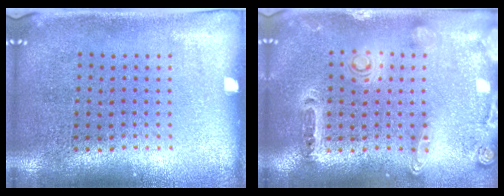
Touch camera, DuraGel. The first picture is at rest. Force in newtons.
{"total": 0.9, "press": 0.9, "slide": 0.2}